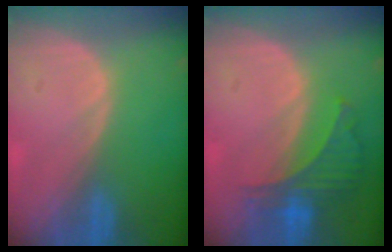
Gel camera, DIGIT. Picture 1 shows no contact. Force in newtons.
{"total": 6.3, "press": 5.9, "slide": 2.2}